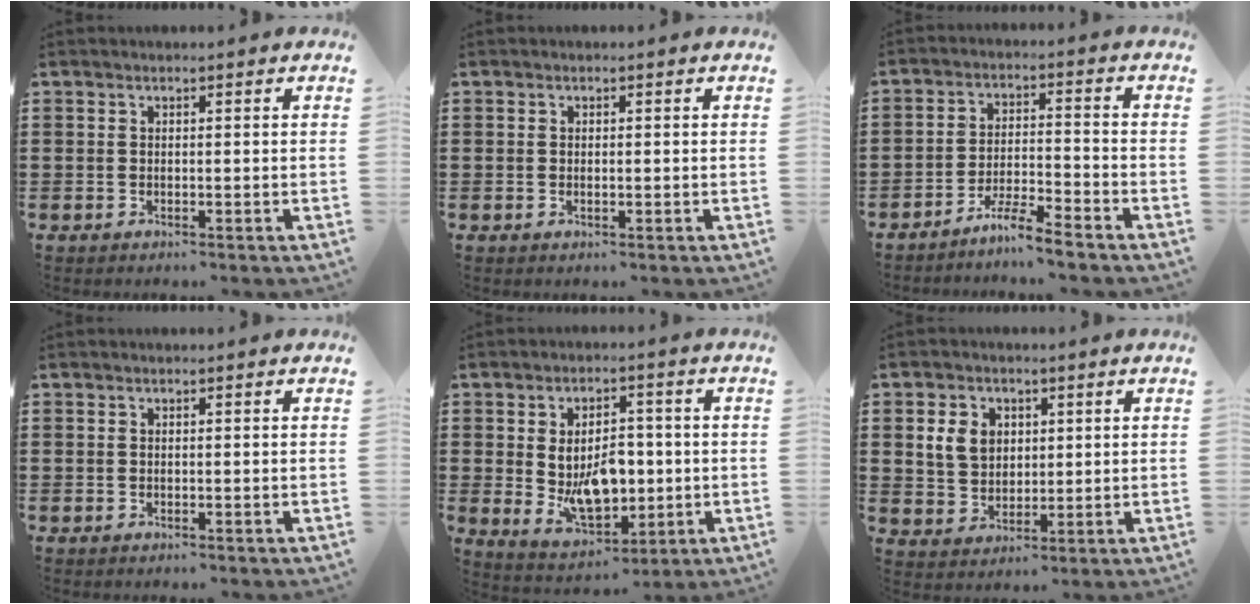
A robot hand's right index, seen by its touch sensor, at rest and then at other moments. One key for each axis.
{"total": 0.5, "fx": 0.0, "fy": 0.3, "fz": 0.5, "tx": -0.010, "ty": 0.002, "tz": 0.000}
{"total": 5.0, "fx": -4.6, "fy": -0.4, "fz": 1.7, "tx": -0.038, "ty": -0.003, "tz": -0.092}
{"total": 0.0}
{"total": 8.6, "fx": -0.4, "fy": 5.4, "fz": 6.7, "tx": -0.105, "ty": 0.001, "tz": -0.010}
{"total": 5.5, "fx": 1.6, "fy": 4.5, "fz": 2.8, "tx": -0.079, "ty": 0.014, "tz": 0.026}